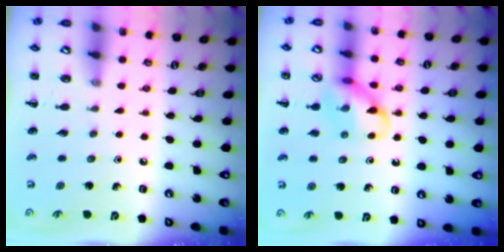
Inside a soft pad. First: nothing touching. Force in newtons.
{"total": 12.7, "press": 12.6, "slide": 1.7}